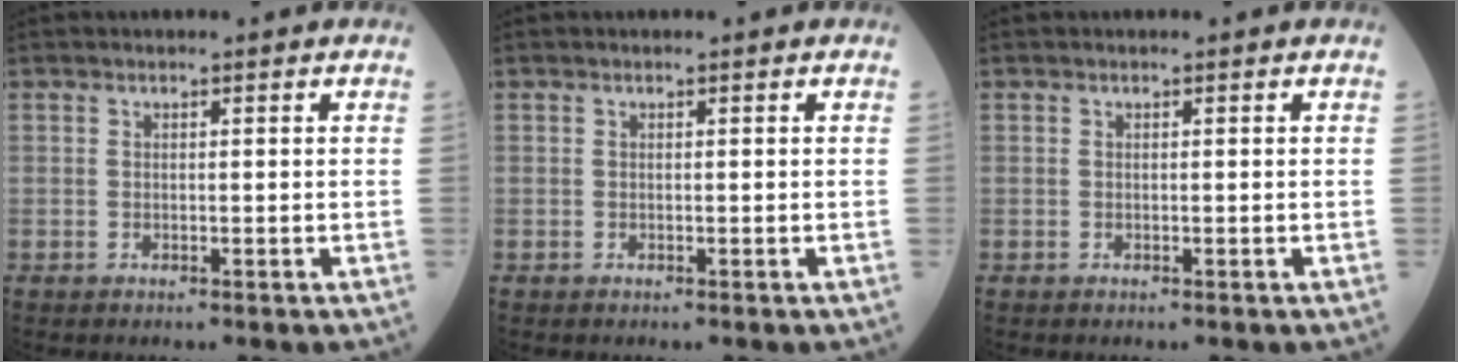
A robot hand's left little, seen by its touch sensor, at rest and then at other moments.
{"total": 0.0}
{"total": 0.0}